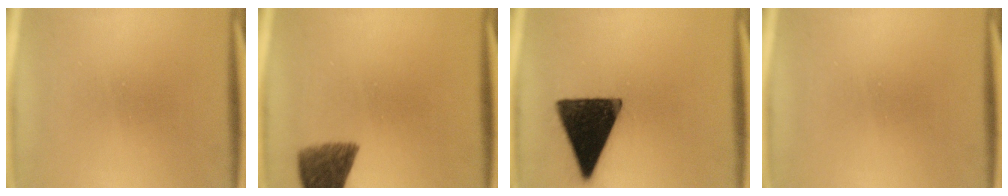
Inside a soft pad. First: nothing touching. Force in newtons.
{"total": 7.4}
{"total": 16.2}
{"total": 0.0}